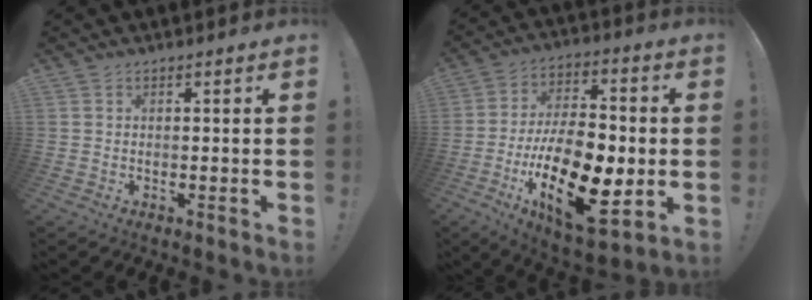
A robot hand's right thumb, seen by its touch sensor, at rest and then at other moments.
{"total": 24.0, "force": [-6.2, 12.2, 19.8], "torque": [-0.361, 0.027, -0.091]}